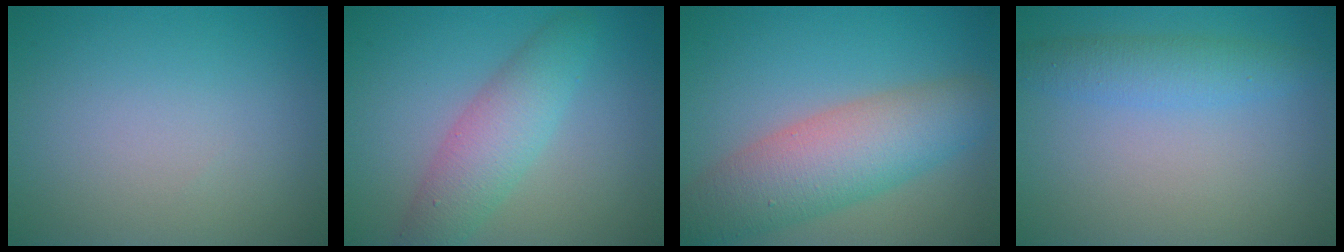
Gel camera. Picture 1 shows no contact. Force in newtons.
{"total": 4.5, "press": 4.5, "slide": 0.1}
{"total": 7.4, "press": 7.4, "slide": 0.3}
{"total": 2.8, "press": 2.8, "slide": 0.0}